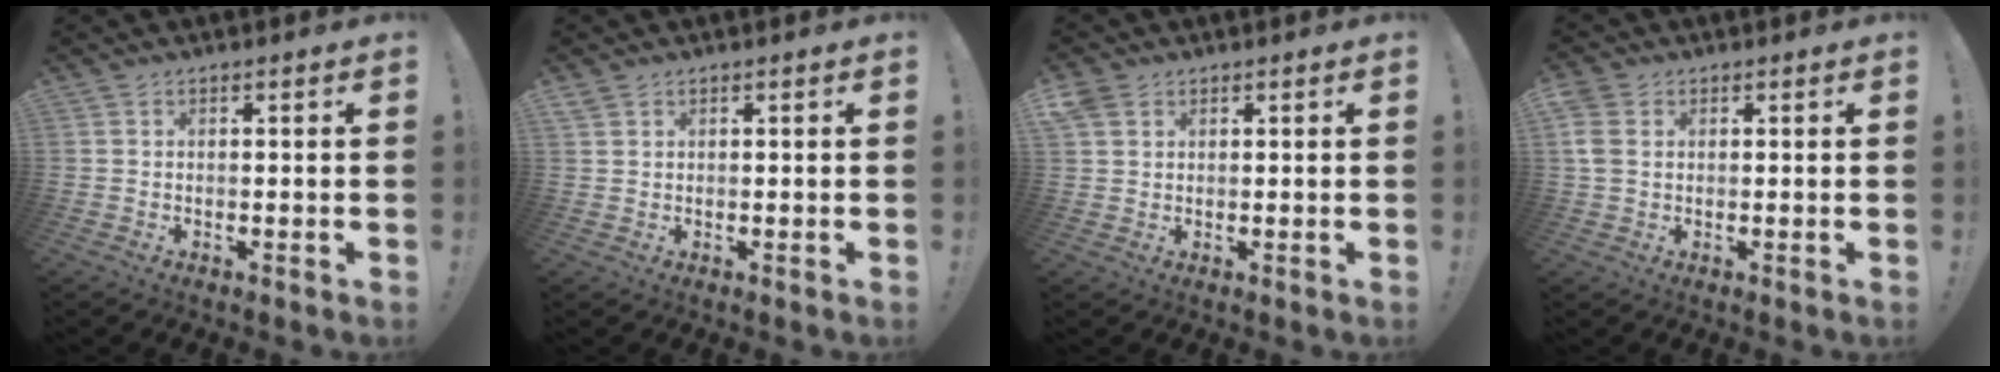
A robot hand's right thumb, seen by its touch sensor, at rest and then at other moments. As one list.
[{"total": 1.7, "force": [1.2, 1.2, 0.4], "torque": [-0.003, -0.002, 0.021]}, {"total": 3.9, "force": [2.2, 2.7, 1.5], "torque": [-0.027, -0.004, 0.045]}, {"total": 5.1, "force": [1.4, 3.9, 3.0], "torque": [-0.073, 0.005, 0.028]}]